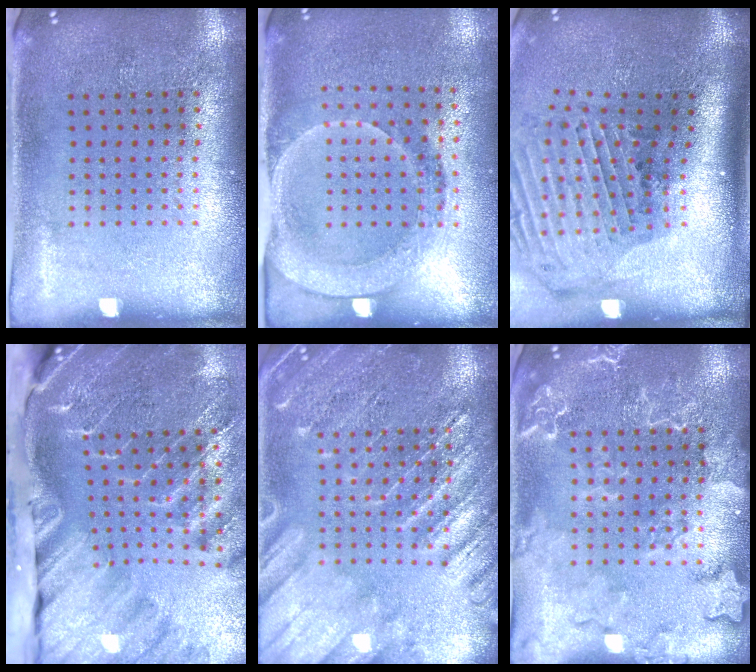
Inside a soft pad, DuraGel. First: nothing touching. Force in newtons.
{"total": 1.7, "press": 1.5, "slide": 0.8}
{"total": 3.0, "press": 2.1, "slide": 2.0}
{"total": 4.3, "press": 3.2, "slide": 2.8}
{"total": 4.4, "press": 4.3, "slide": 0.6}
{"total": 3.7, "press": 3.7, "slide": 0.6}